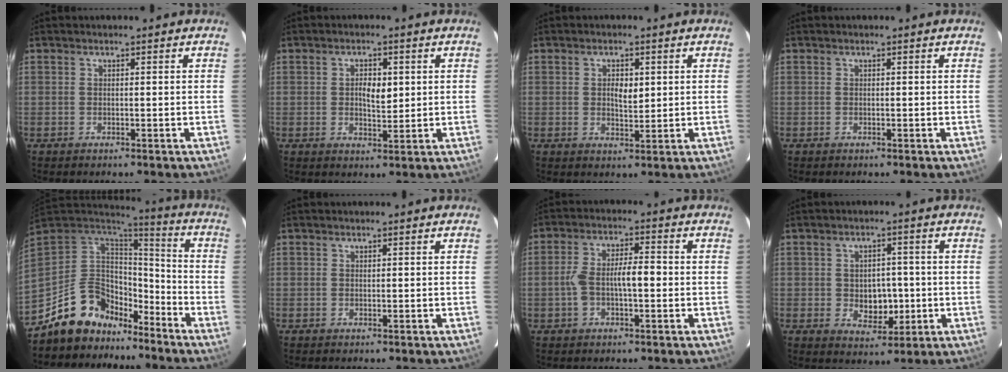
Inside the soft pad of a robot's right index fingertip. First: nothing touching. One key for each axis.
{"total": 3.8, "fx": 0.7, "fy": 1.8, "fz": 3.3, "tx": -0.055, "ty": -0.001, "tz": 0.012}
{"total": 3.1, "fx": 0.7, "fy": 1.4, "fz": 2.7, "tx": -0.045, "ty": -0.003, "tz": 0.012}
{"total": 0.0}
{"total": 12.7, "fx": -9.9, "fy": 7.4, "fz": 3.1, "tx": -0.048, "ty": 0.067, "tz": -0.174}
{"total": 0.0}
{"total": 6.5, "fx": -0.8, "fy": 2.0, "fz": 6.1, "tx": -0.127, "ty": 0.023, "tz": -0.015}
{"total": 5.7, "fx": -0.6, "fy": 3.8, "fz": 4.1, "tx": -0.053, "ty": 0.004, "tz": 0.001}